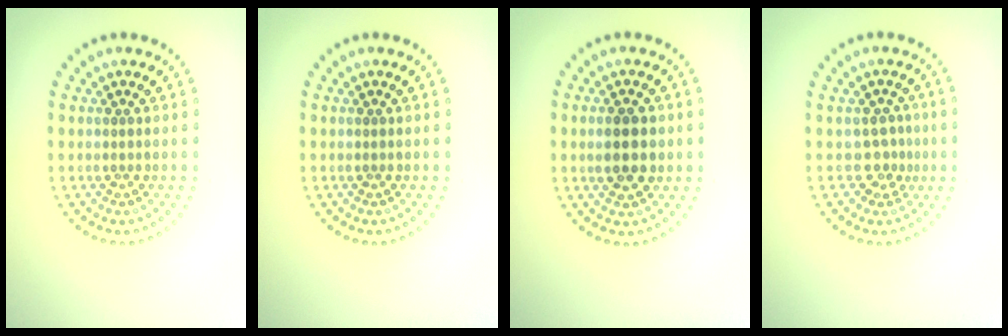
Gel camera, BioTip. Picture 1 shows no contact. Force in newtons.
{"total": 0.0}
{"total": 3.7, "press": 3.7, "slide": 0.2}
{"total": 2.1, "press": 1.4, "slide": 1.6}